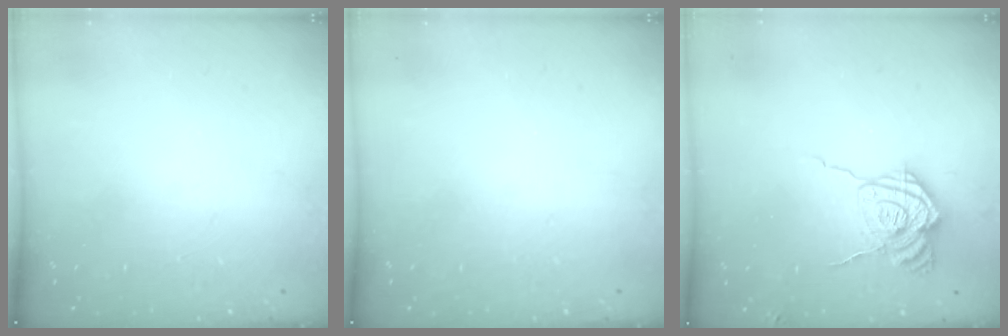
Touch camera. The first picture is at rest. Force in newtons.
{"total": 0.0}
{"total": 13.9, "press": 13.8, "slide": 1.5}